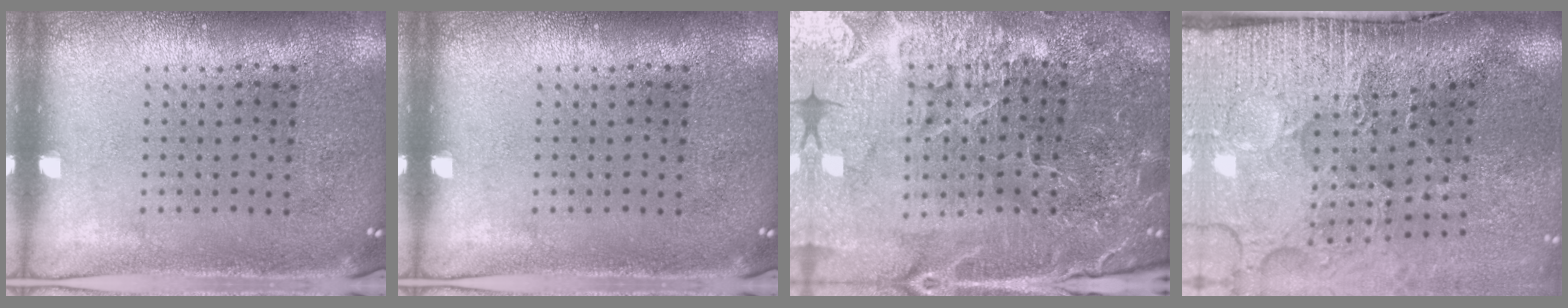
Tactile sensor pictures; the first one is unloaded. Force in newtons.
{"total": 0.0}
{"total": 6.2, "press": 5.5, "slide": 2.9}
{"total": 4.9, "press": 4.0, "slide": 2.8}